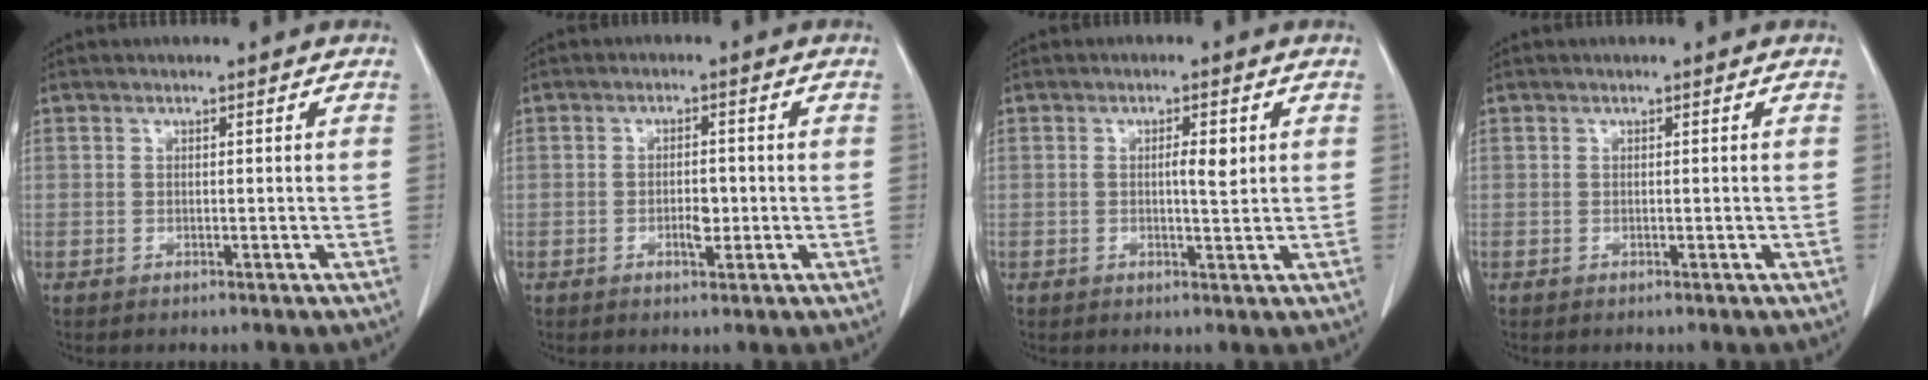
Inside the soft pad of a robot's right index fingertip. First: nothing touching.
{"total": 2.8, "force": [-0.6, 1.1, 2.4], "torque": [-0.042, 0.002, -0.007]}
{"total": 2.8, "force": [0.5, 0.5, 2.7], "torque": [-0.044, 0.000, 0.008]}
{"total": 0.0}